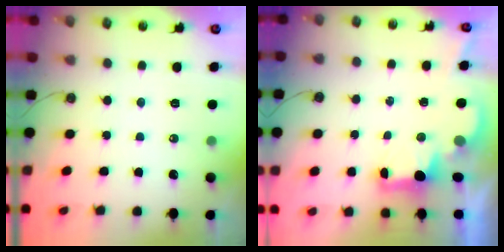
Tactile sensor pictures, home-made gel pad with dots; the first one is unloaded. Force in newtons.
{"total": 2.3, "press": 2.2, "slide": 0.8}